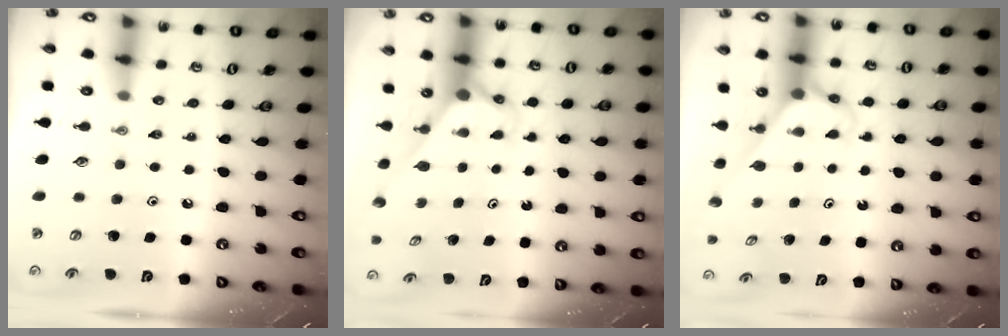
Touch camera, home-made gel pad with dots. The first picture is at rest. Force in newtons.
{"total": 2.8, "press": 2.8, "slide": 0.0}
{"total": 2.7, "press": 2.7, "slide": 0.1}